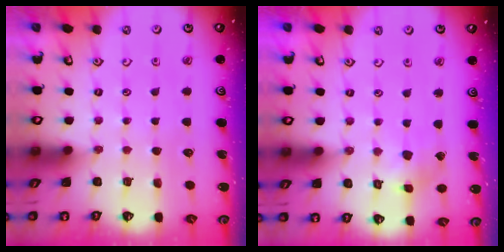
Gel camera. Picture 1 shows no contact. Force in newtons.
{"total": 3.3, "press": 3.3, "slide": 0.5}